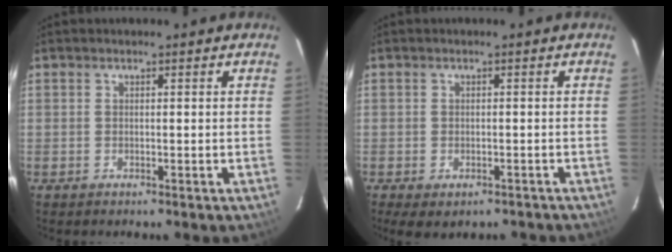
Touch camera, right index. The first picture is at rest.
{"total": 5.9, "force": [-4.1, 2.9, 3.0], "torque": [-0.057, -0.016, -0.050]}